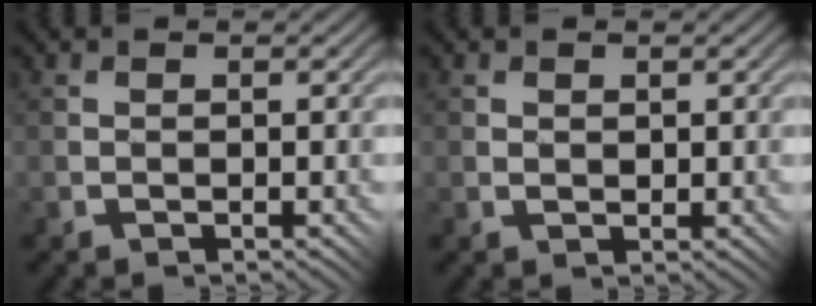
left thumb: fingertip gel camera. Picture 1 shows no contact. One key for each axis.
{"total": 0.8, "fx": 0.6, "fy": 0.5, "fz": 0.3, "tx": -0.008, "ty": -0.001, "tz": 0.014}